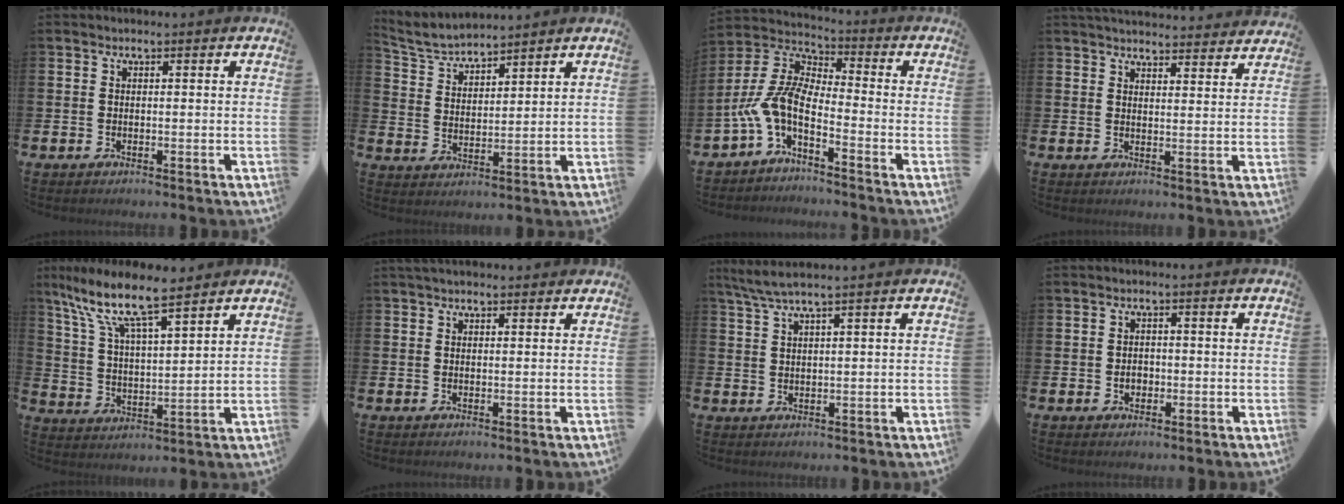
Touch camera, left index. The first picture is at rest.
{"total": 4.7, "force": [4.7, 0.4, 0.4], "torque": [-0.033, -0.026, 0.083]}
{"total": 6.8, "force": [-2.9, 3.1, 5.3], "torque": [-0.140, -0.018, -0.063]}
{"total": 4.4, "force": [4.4, 0.4, 0.2], "torque": [-0.003, -0.029, 0.079]}
{"total": 9.7, "force": [8.0, 2.2, 5.0], "torque": [-0.133, -0.038, 0.139]}
{"total": 1.7, "force": [1.5, 0.5, 0.5], "torque": [-0.003, 0.001, 0.026]}
{"total": 3.4, "force": [2.8, -0.5, 1.8], "torque": [-0.047, -0.004, 0.051]}
{"total": 1.8, "force": [-0.3, 1.4, 1.0], "torque": [-0.006, 0.001, -0.011]}